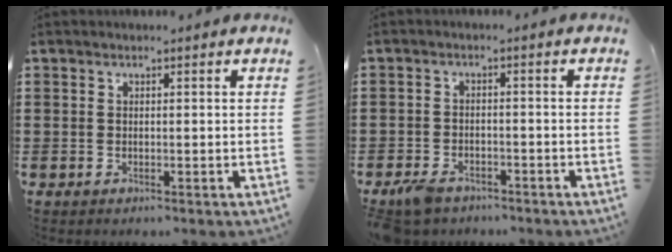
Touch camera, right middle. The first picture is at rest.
{"total": 3.2, "force": [-2.7, 1.2, 1.2], "torque": [-0.036, -0.002, -0.058]}